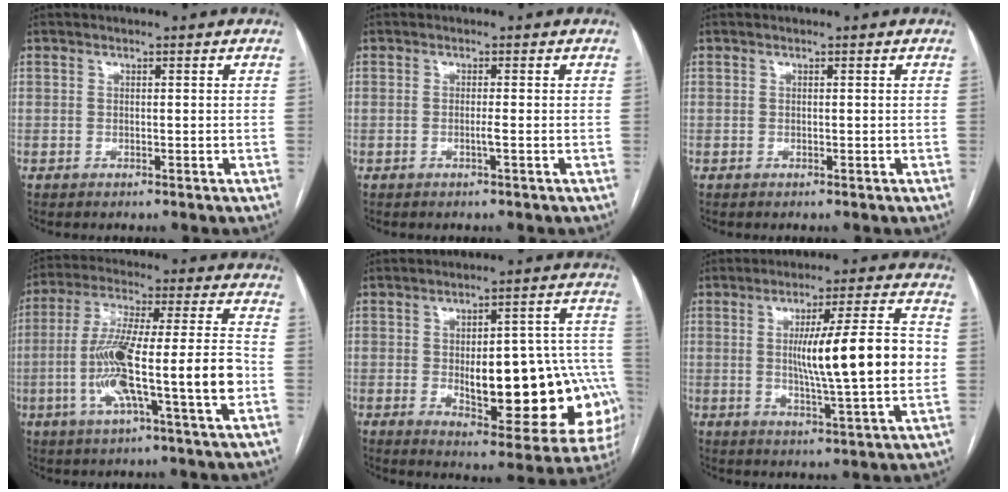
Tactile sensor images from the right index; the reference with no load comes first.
{"total": 1.0, "force": [-0.4, -0.2, 0.9], "torque": [-0.015, 0.000, -0.008]}
{"total": 0.0}
{"total": 17.0, "force": [-4.1, 0.6, 16.5], "torque": [-0.302, 0.007, -0.074]}
{"total": 22.3, "force": [-3.6, 7.5, 20.7], "torque": [-0.185, 0.033, -0.019]}
{"total": 14.7, "force": [0.5, 0.3, 14.7], "torque": [-0.230, 0.002, 0.008]}